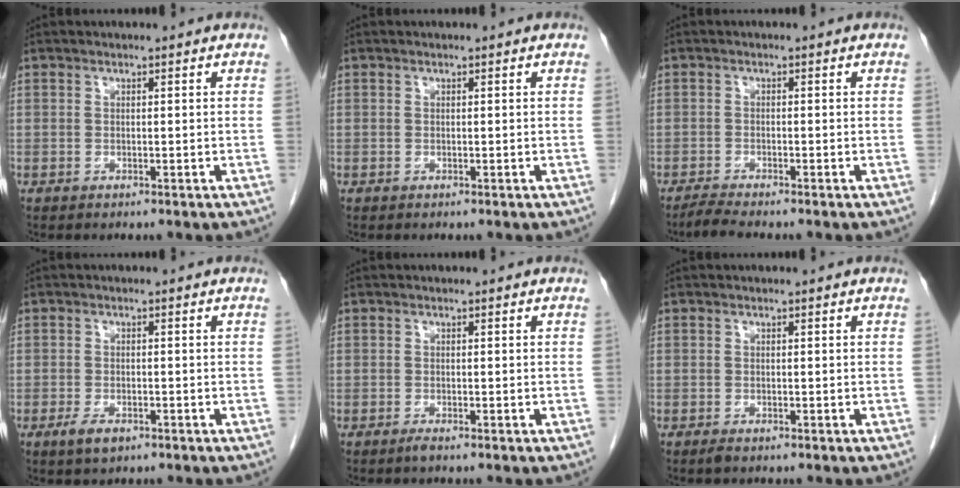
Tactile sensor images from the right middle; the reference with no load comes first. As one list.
[{"total": 0.0}, {"total": 2.3, "force": [-2.1, -0.5, 0.8], "torque": [-0.028, -0.010, -0.045]}, {"total": 2.8, "force": [-1.6, 1.2, 1.9], "torque": [-0.041, -0.001, -0.023]}, {"total": 0.7, "force": [-0.5, -0.1, 0.4], "torque": [-0.008, -0.001, -0.010]}, {"total": 0.6, "force": [-0.5, 0.2, 0.4], "torque": [-0.009, -0.002, -0.007]}]